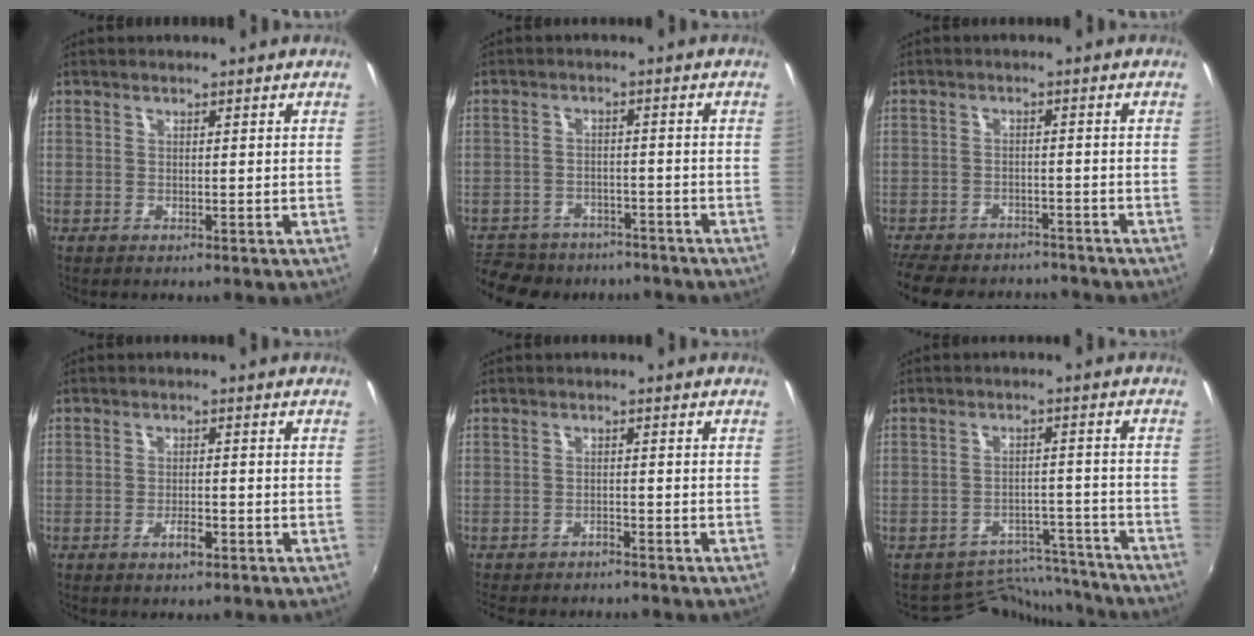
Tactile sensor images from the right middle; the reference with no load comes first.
{"total": 15.1, "force": [-11.8, 7.6, 5.6], "torque": [-0.141, 0.000, -0.167]}
{"total": 14.0, "force": [-12.0, 5.1, 5.1], "torque": [-0.131, -0.005, -0.177]}
{"total": 2.1, "force": [-0.9, 0.8, 1.8], "torque": [-0.034, -0.001, -0.016]}
{"total": 3.9, "force": [-3.5, 1.0, 1.2], "torque": [-0.039, -0.013, -0.057]}
{"total": 11.4, "force": [-11.0, 3.1, 0.2], "torque": [-0.006, 0.035, -0.149]}